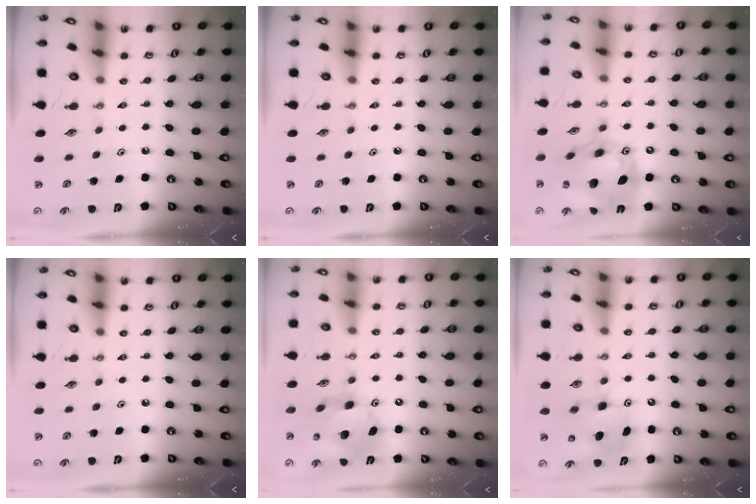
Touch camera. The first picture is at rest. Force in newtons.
{"total": 0.0}
{"total": 19.4, "press": 19.3, "slide": 2.1}
{"total": 0.0}
{"total": 12.9, "press": 12.9, "slide": 1.1}
{"total": 7.7, "press": 7.4, "slide": 2.0}